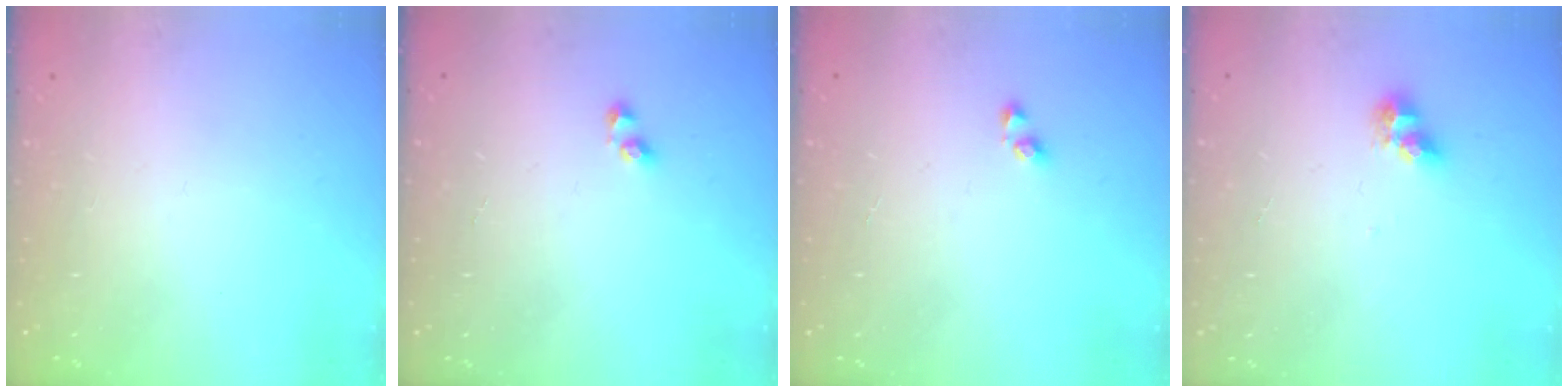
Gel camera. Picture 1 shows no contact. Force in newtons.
{"total": 2.7, "press": 2.6, "slide": 0.6}
{"total": 2.9, "press": 2.9, "slide": 0.3}
{"total": 6.0, "press": 6.0, "slide": 0.1}